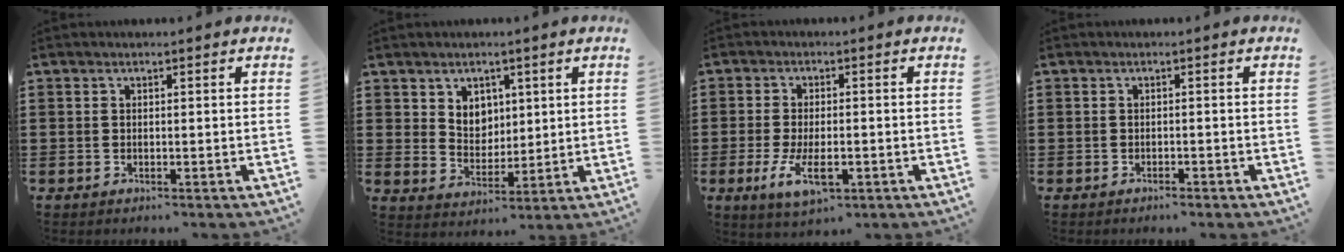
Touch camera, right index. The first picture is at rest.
{"total": 4.5, "force": [2.5, 3.6, 0.8], "torque": [-0.027, 0.005, 0.045]}
{"total": 5.9, "force": [-1.9, 2.5, 5.0], "torque": [-0.112, -0.009, -0.038]}
{"total": 0.7, "force": [-0.7, 0.0, 0.1], "torque": [-0.004, -0.002, -0.014]}